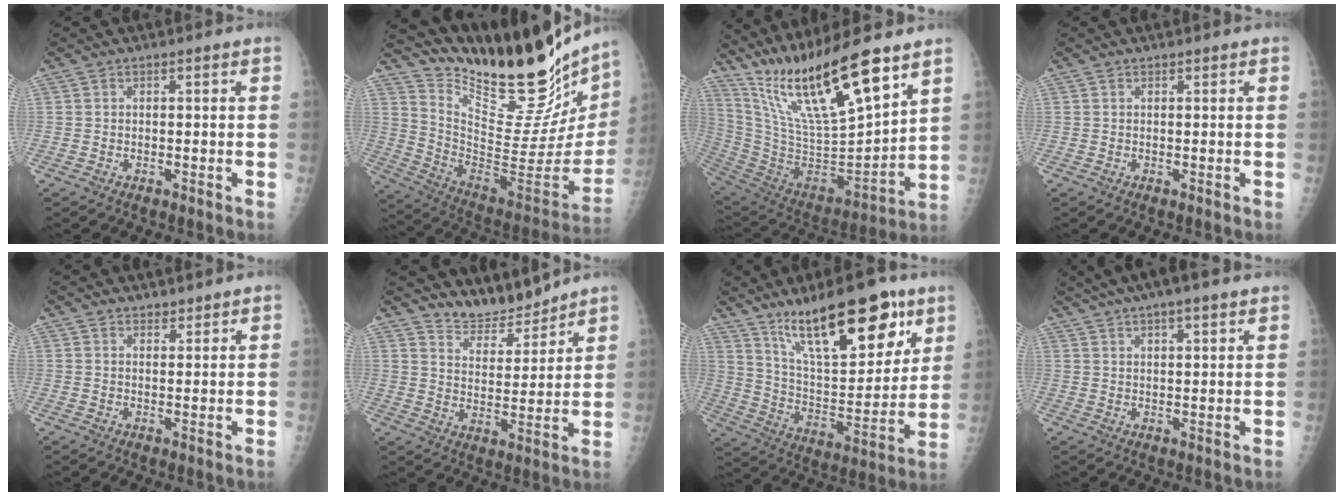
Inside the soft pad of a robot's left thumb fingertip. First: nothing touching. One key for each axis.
{"total": 33.2, "fx": 27.4, "fy": 8.2, "fz": 16.8, "tx": -0.245, "ty": -0.162, "tz": 0.403}
{"total": 24.1, "fx": 16.5, "fy": 4.7, "fz": 16.8, "tx": -0.288, "ty": -0.069, "tz": 0.312}
{"total": 0.0}
{"total": 1.9, "fx": 1.8, "fy": 0.7, "fz": 0.2, "tx": 0.011, "ty": -0.013, "tz": 0.026}
{"total": 7.9, "fx": 7.7, "fy": 1.8, "fz": 0.6, "tx": 0.008, "ty": -0.057, "tz": 0.147}
{"total": 23.5, "fx": 14.5, "fy": 8.3, "fz": 16.4, "tx": -0.219, "ty": -0.060, "tz": 0.248}
{"total": 11.1, "fx": 8.1, "fy": 2.4, "fz": 7.1, "tx": -0.101, "ty": 0.012, "tz": 0.130}